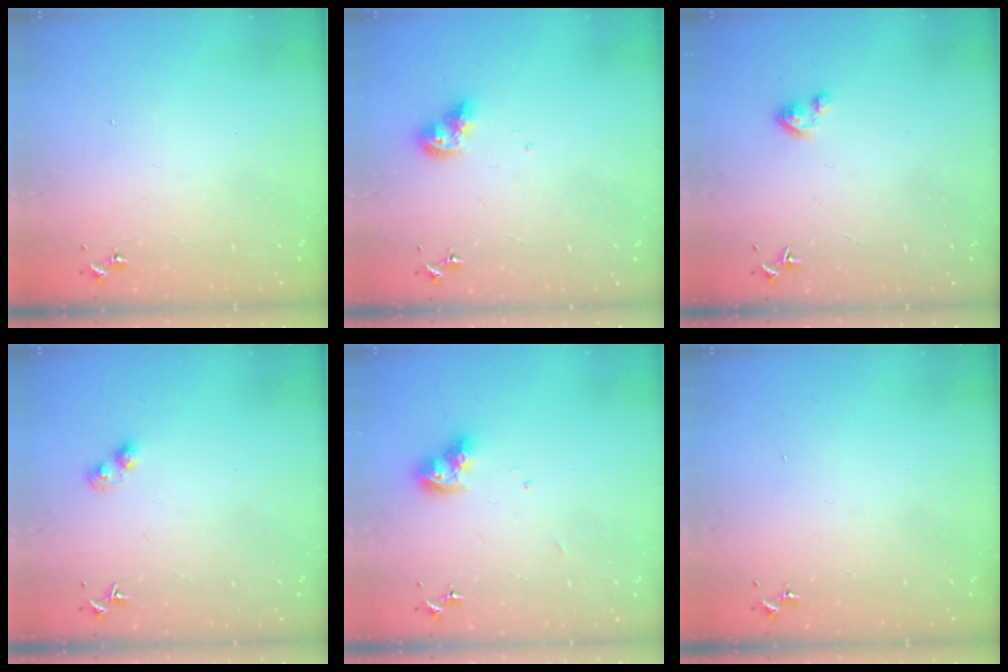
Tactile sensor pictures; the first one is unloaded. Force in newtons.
{"total": 9.0, "press": 9.0, "slide": 1.0}
{"total": 3.8, "press": 3.7, "slide": 0.4}
{"total": 3.7, "press": 3.7, "slide": 0.2}
{"total": 9.7, "press": 9.6, "slide": 0.8}
{"total": 0.0}